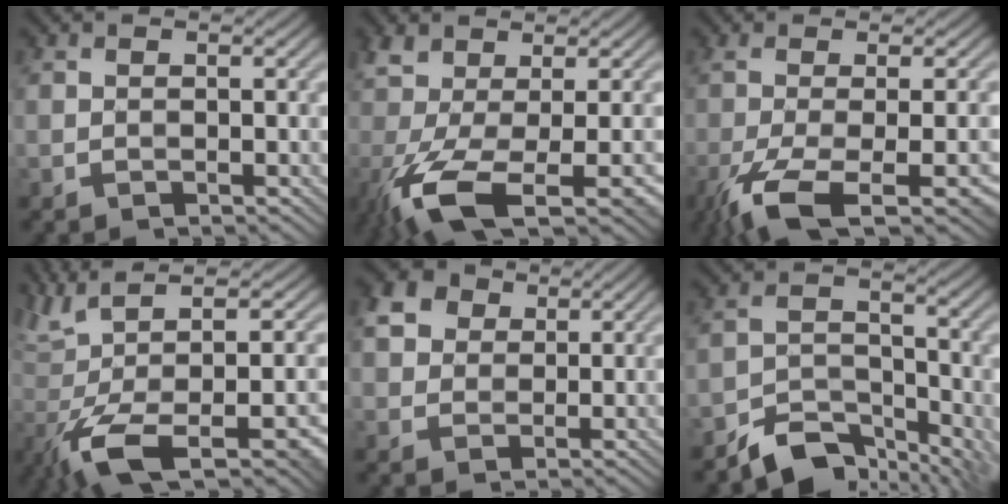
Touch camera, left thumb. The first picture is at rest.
{"total": 10.5, "force": [-4.2, 3.7, 9.0], "torque": [-0.192, -0.017, -0.073]}
{"total": 11.4, "force": [-5.8, 2.7, 9.4], "torque": [-0.159, -0.016, -0.095]}
{"total": 12.6, "force": [-2.4, 3.6, 11.9], "torque": [-0.222, 0.003, -0.031]}
{"total": 4.9, "force": [2.0, 3.9, 2.3], "torque": [-0.059, 0.010, 0.034]}
{"total": 7.1, "force": [-5.3, 3.2, 3.5], "torque": [-0.052, -0.007, -0.101]}